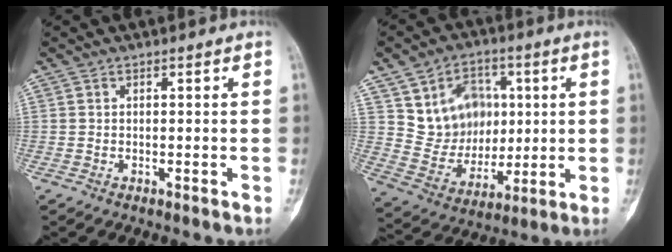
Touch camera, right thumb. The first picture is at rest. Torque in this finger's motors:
{"motor_torque": [-0.48, 1.79, 0.17, 0.00, 0.06]}